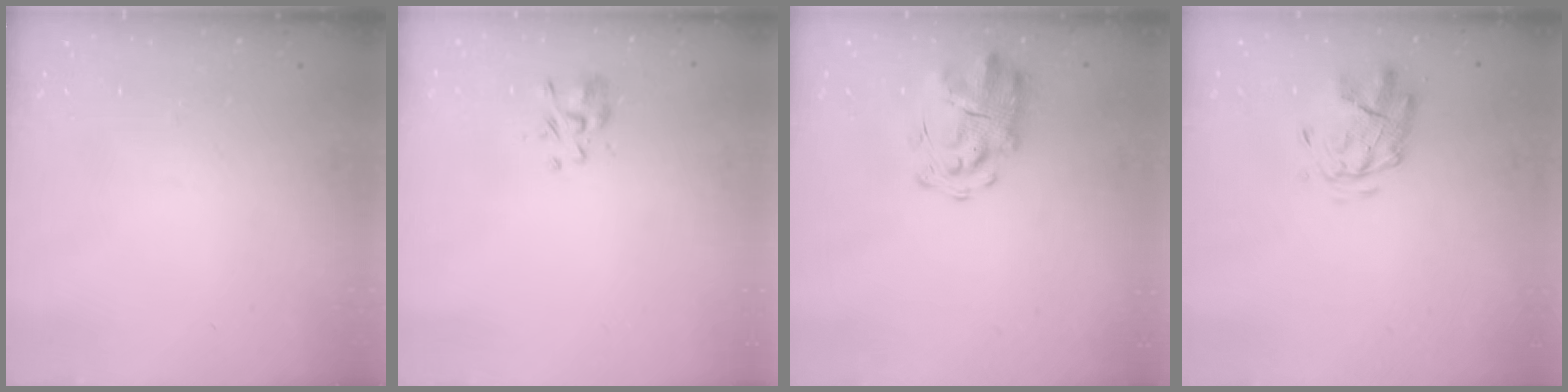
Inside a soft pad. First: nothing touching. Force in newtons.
{"total": 2.5, "press": 2.3, "slide": 0.8}
{"total": 4.9, "press": 4.7, "slide": 1.4}
{"total": 2.6, "press": 2.2, "slide": 1.2}